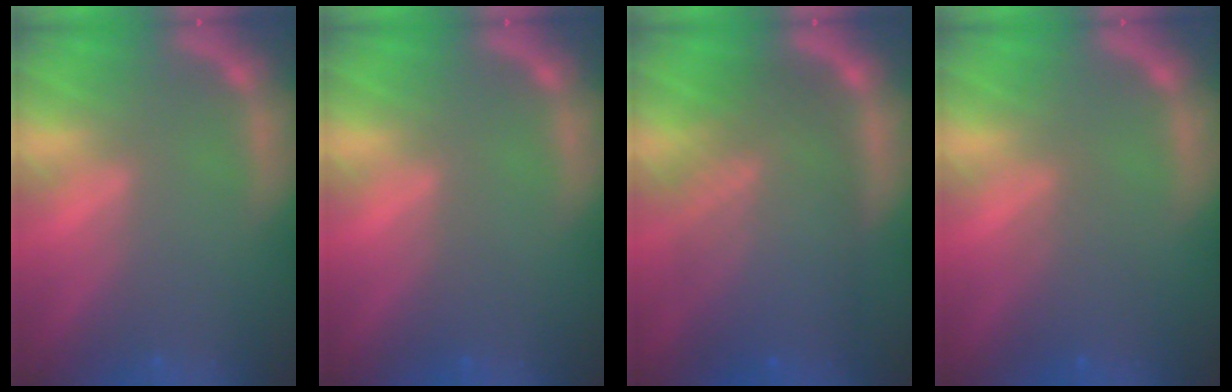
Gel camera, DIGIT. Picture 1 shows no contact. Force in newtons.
{"total": 1.0}
{"total": 10.0}
{"total": 2.5}